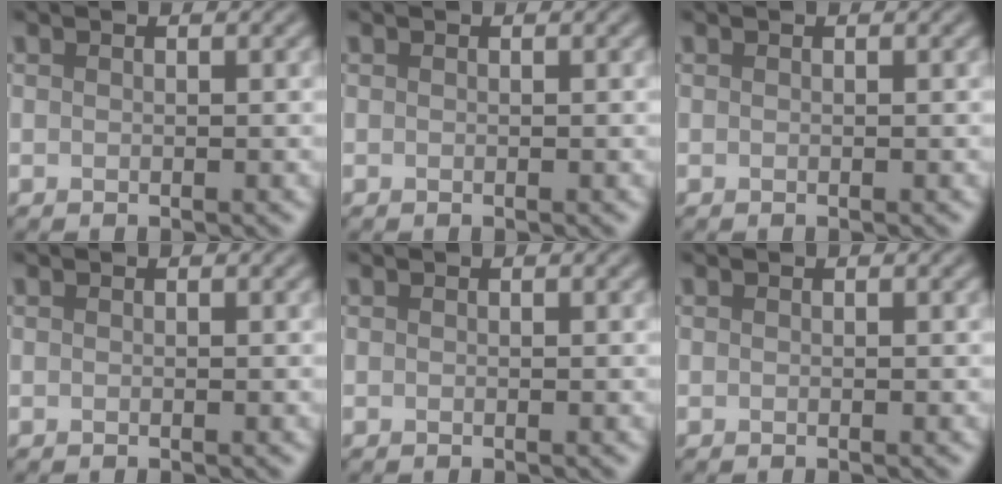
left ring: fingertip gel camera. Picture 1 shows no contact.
{"total": 0.0}
{"total": 0.0}
{"total": 0.0}
{"total": 0.0}
{"total": 0.0}